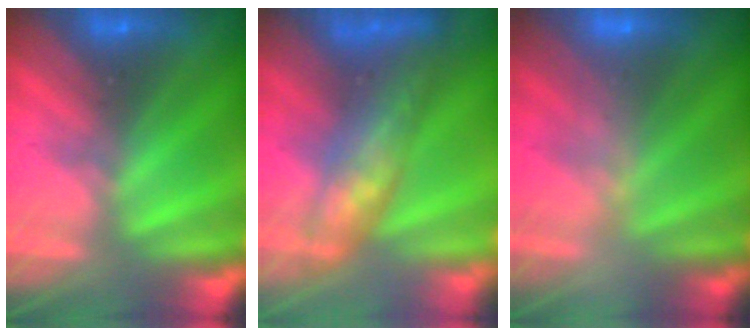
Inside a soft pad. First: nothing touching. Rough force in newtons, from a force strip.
{"total": 7.8}
{"total": 2.4}